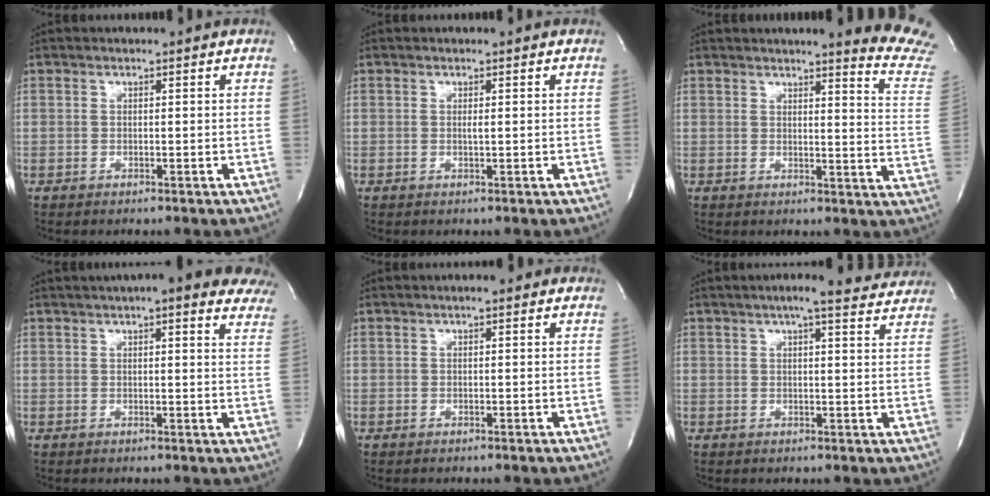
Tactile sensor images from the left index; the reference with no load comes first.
{"total": 0.6, "force": [0.1, 0.0, 0.5], "torque": [-0.013, -0.001, 0.002]}
{"total": 13.3, "force": [12.5, -1.1, 4.5], "torque": [-0.047, -0.111, 0.117]}
{"total": 15.7, "force": [12.4, 3.2, 9.0], "torque": [-0.111, 0.023, 0.136]}
{"total": 1.2, "force": [0.6, 0.4, 0.9], "torque": [-0.017, 0.003, 0.004]}
{"total": 10.2, "force": [8.9, 1.3, 4.8], "torque": [-0.061, 0.009, 0.093]}